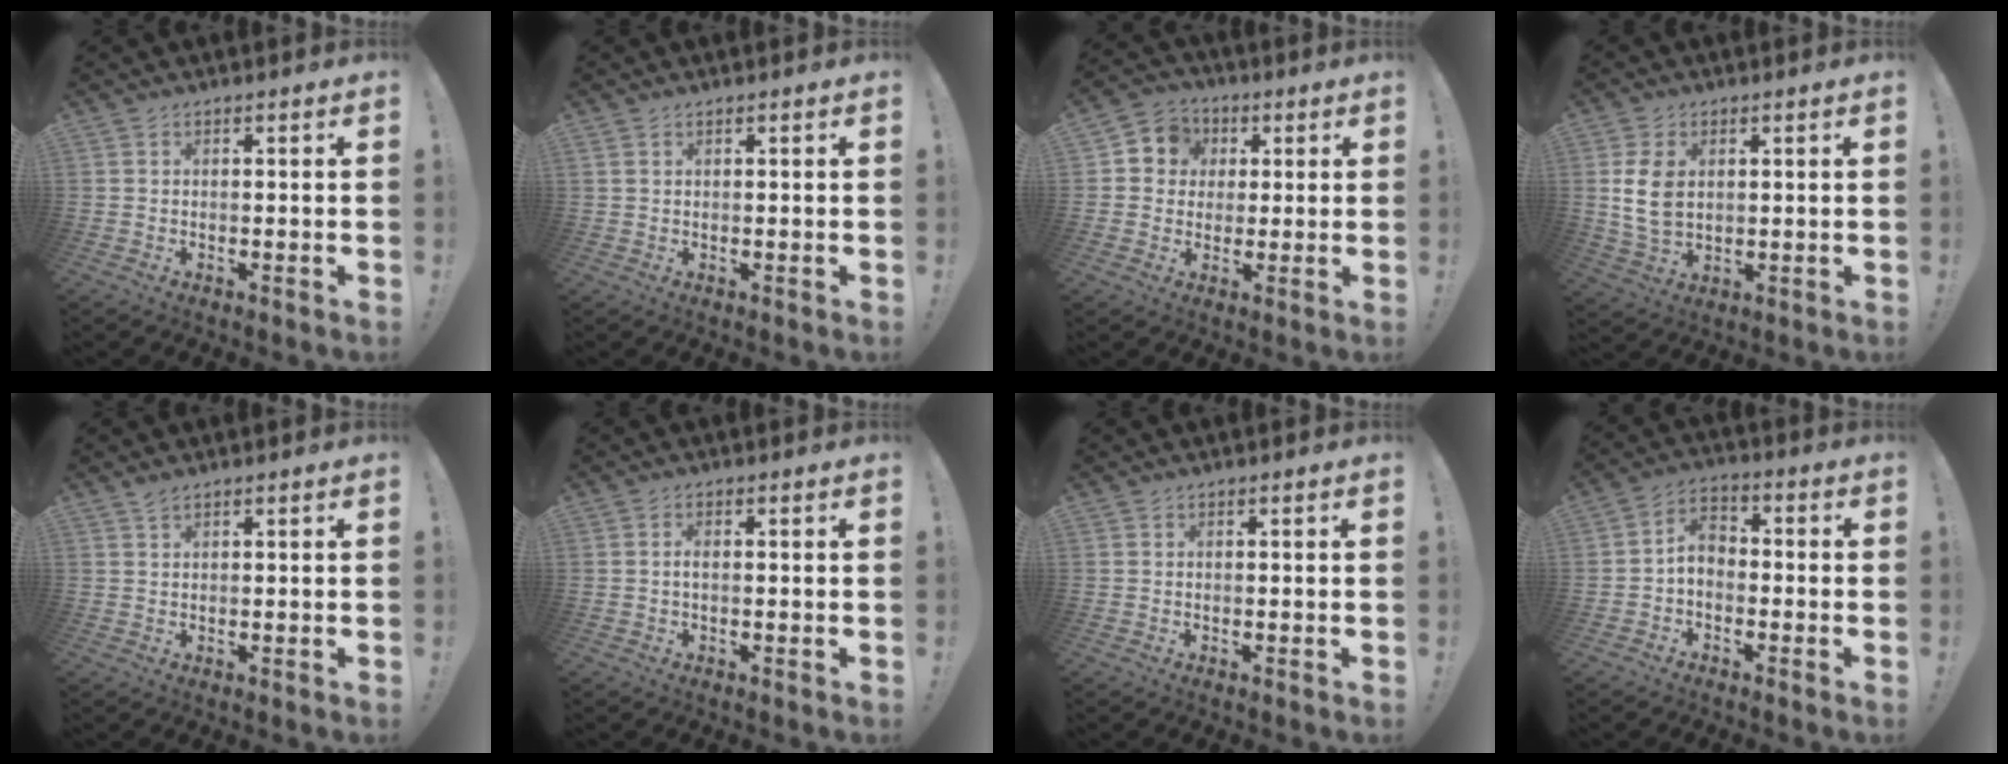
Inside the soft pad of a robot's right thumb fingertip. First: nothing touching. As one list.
[{"total": 1.0, "force": [0.6, 0.5, 0.5], "torque": [-0.013, 0.002, 0.013]}, {"total": 7.7, "force": [0.6, 7.4, 2.1], "torque": [-0.026, 0.008, 0.016]}, {"total": 8.7, "force": [1.7, 5.9, 6.2], "torque": [-0.110, 0.000, 0.033]}, {"total": 1.5, "force": [1.3, 0.4, 0.7], "torque": [-0.015, -0.002, 0.023]}, {"total": 1.4, "force": [-0.3, 0.4, 1.3], "torque": [-0.023, 0.003, -0.005]}, {"total": 0.0}, {"total": 6.2, "force": [-1.4, 4.4, 4.1], "torque": [-0.081, 0.012, -0.021]}]